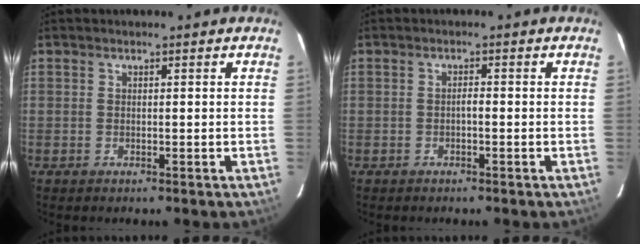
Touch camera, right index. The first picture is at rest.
{"total": 0.9, "force": [-0.5, 0.3, 0.7], "torque": [-0.011, 0.006, -0.010]}